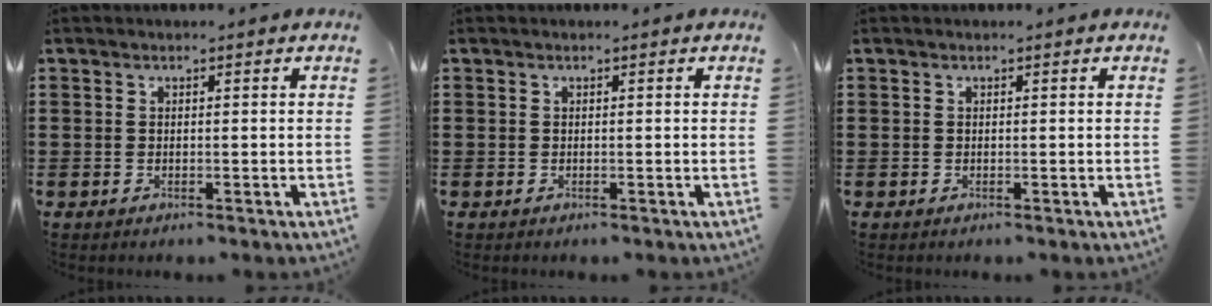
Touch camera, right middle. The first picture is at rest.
{"total": 0.0}
{"total": 0.0}